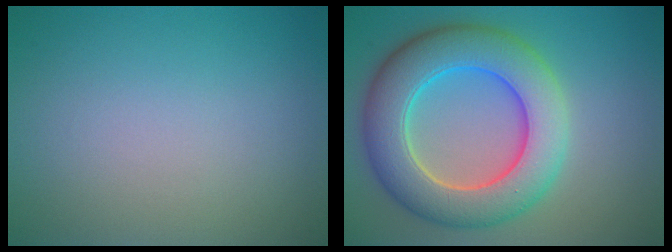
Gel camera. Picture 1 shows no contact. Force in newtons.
{"total": 9.2, "press": 9.2, "slide": 0.5}